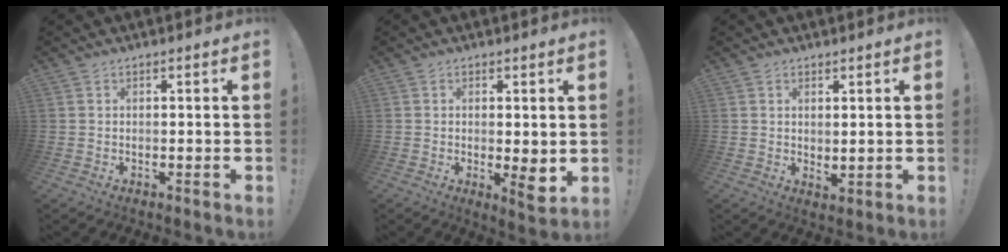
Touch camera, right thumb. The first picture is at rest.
{"total": 4.6, "force": [-0.1, 1.4, 4.4], "torque": [-0.039, -0.016, 0.001]}
{"total": 2.0, "force": [1.4, 0.7, 1.3], "torque": [-0.011, -0.014, 0.025]}